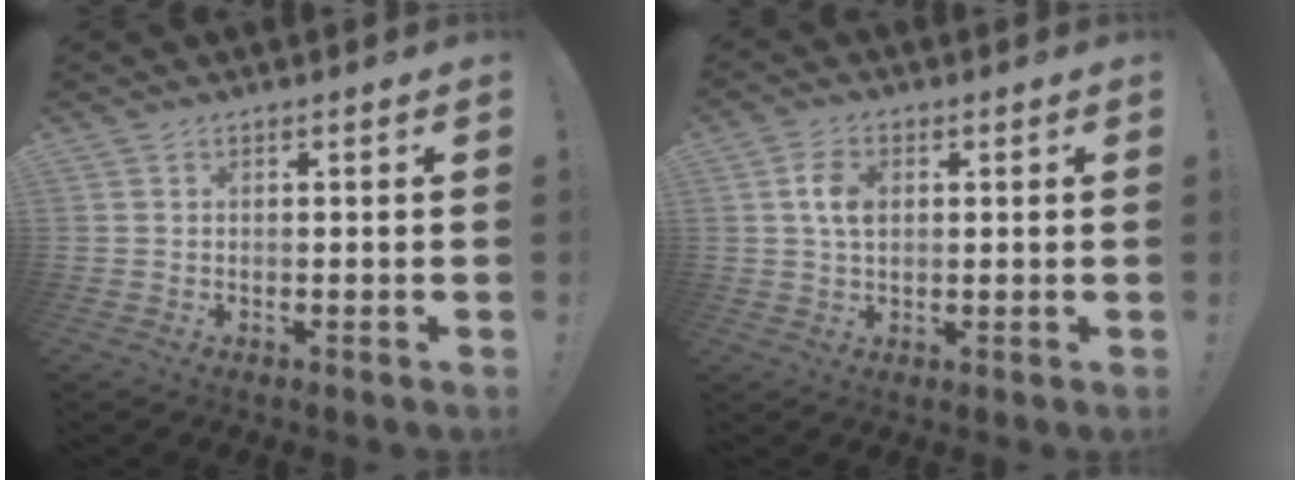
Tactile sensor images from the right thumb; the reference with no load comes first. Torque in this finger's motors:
{"motor_torque": [0.06, 0.02, 0.58, -0.40, 0.03]}